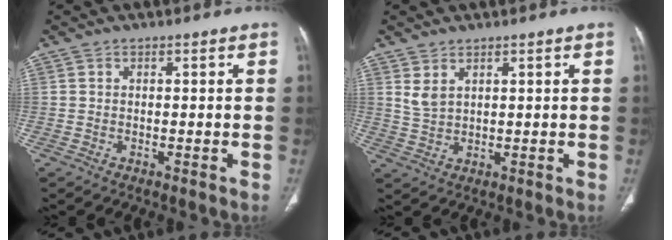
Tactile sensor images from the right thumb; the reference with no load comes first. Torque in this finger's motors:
{"motor_torque": [0.73, 3.18, 0.22, 0.11, 0.06]}